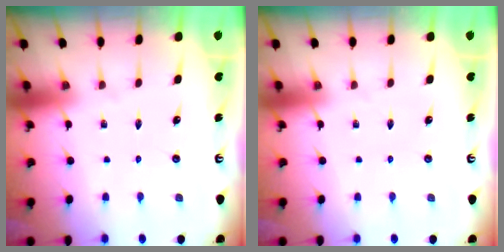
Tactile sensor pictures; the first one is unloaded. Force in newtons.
{"total": 0.0}